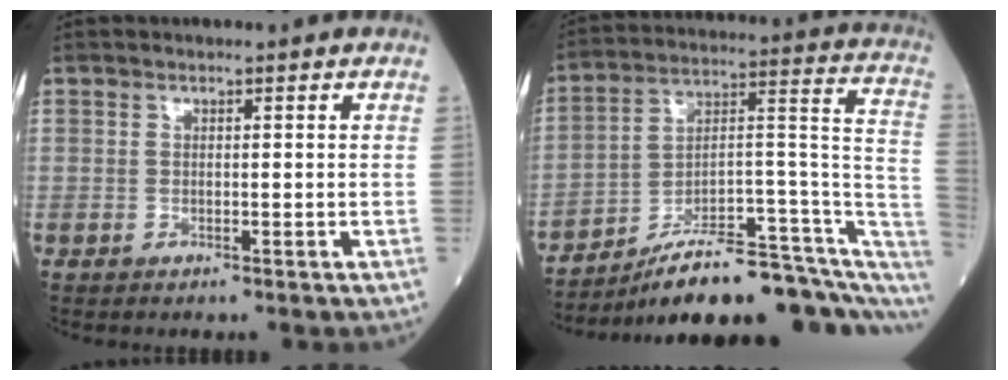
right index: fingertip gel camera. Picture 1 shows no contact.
{"total": 21.6, "force": [-15.4, 4.6, 14.5], "torque": [-0.138, 0.052, -0.228]}